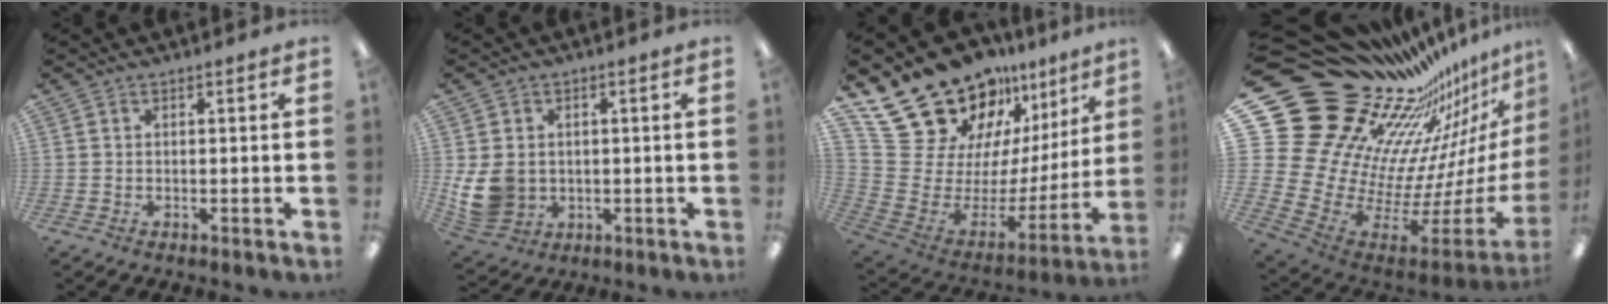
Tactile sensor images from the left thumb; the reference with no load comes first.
{"total": 9.0, "force": [-0.1, 7.9, 4.4], "torque": [-0.101, 0.009, 0.003]}
{"total": 21.4, "force": [18.7, 8.6, 5.5], "torque": [-0.099, -0.162, 0.351]}
{"total": 28.3, "force": [16.2, 18.2, 14.3], "torque": [-0.174, -0.223, 0.388]}